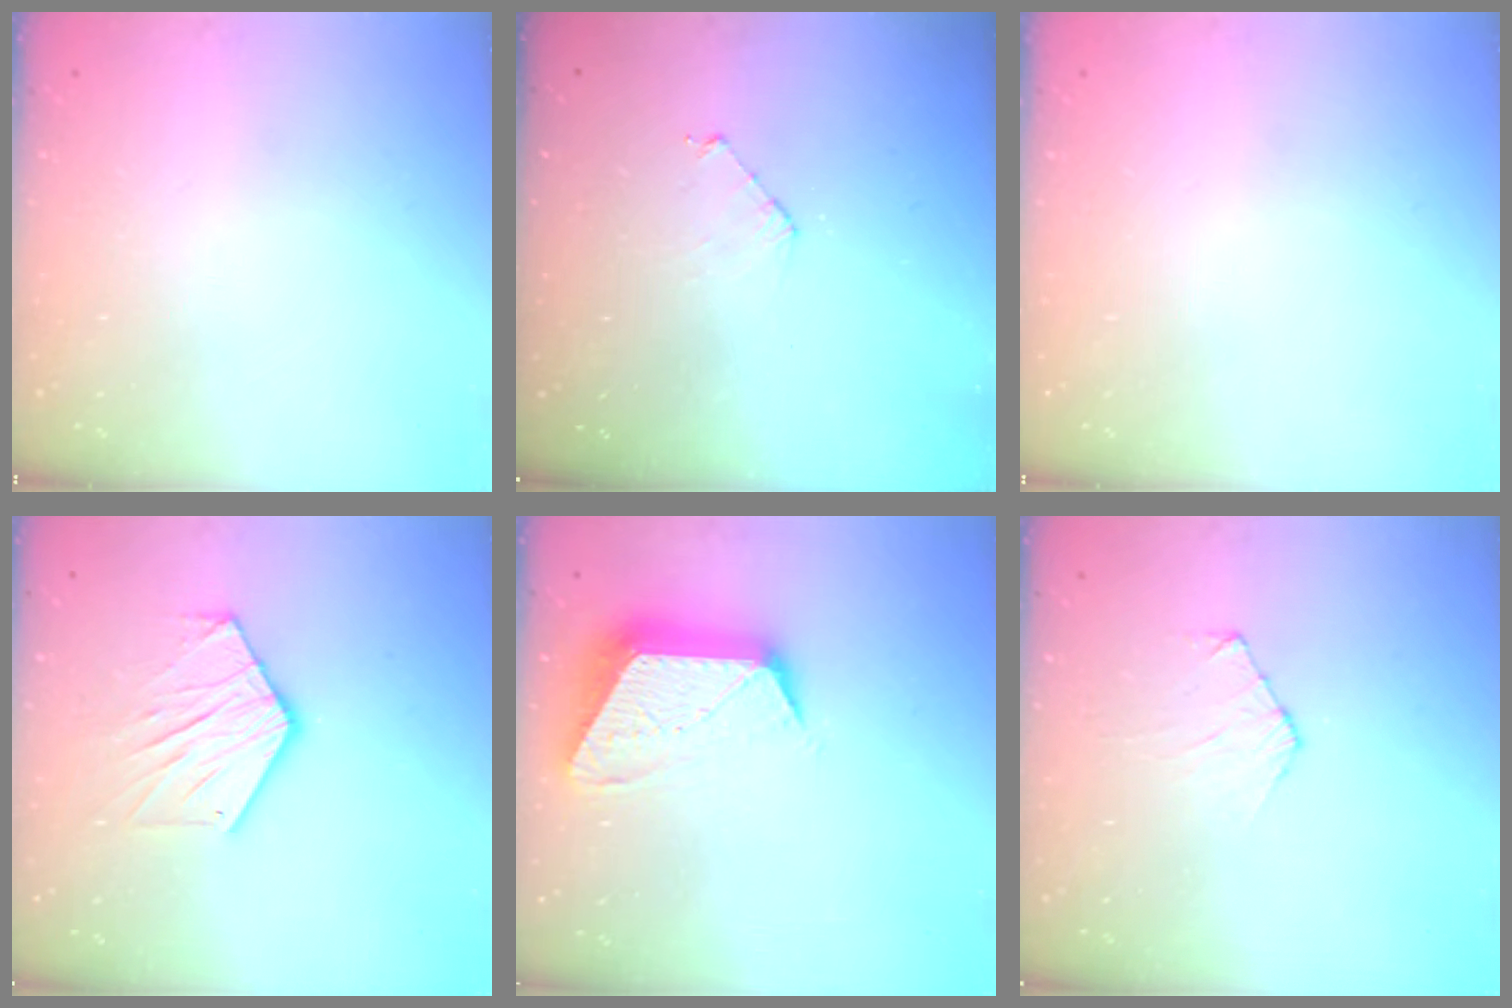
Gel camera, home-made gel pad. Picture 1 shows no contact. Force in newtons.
{"total": 4.1, "press": 4.1, "slide": 0.3}
{"total": 0.0}
{"total": 11.7, "press": 11.6, "slide": 1.0}
{"total": 12.8, "press": 12.8, "slide": 0.6}
{"total": 5.4, "press": 5.4, "slide": 0.5}